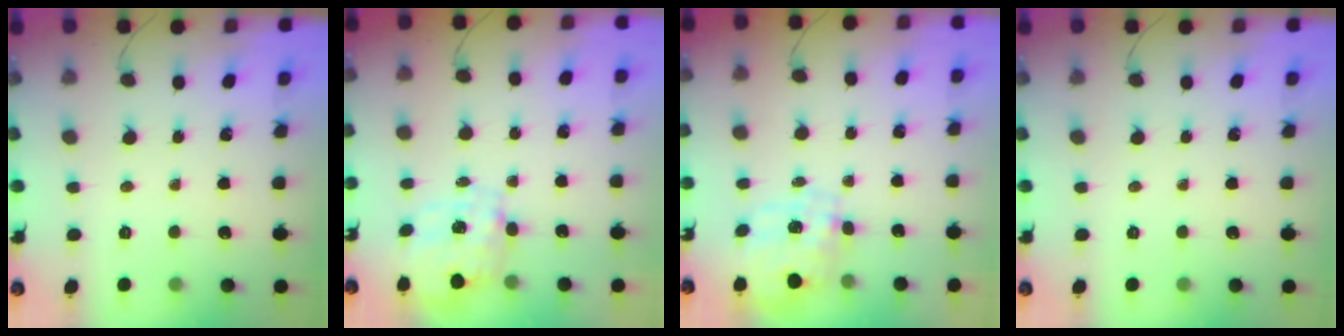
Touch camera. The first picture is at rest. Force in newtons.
{"total": 2.7, "press": 2.6, "slide": 0.8}
{"total": 8.7, "press": 8.5, "slide": 2.0}
{"total": 0.0}